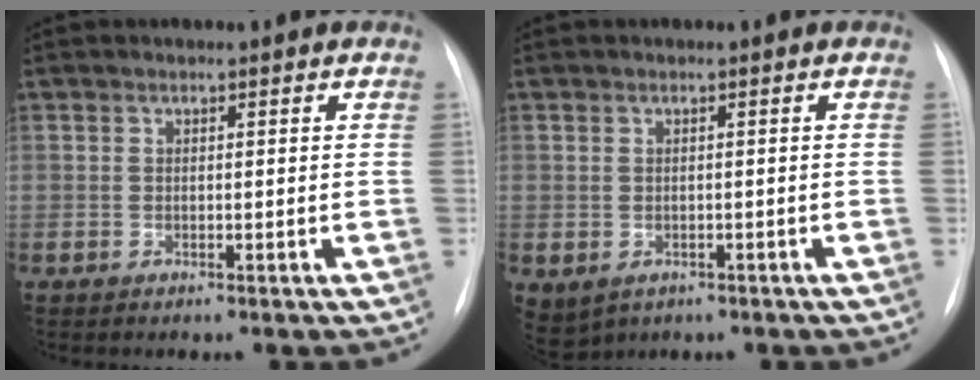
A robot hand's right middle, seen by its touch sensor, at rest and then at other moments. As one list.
[{"total": 6.4, "force": [-3.0, 5.0, 2.7], "torque": [-0.066, 0.002, -0.031]}]